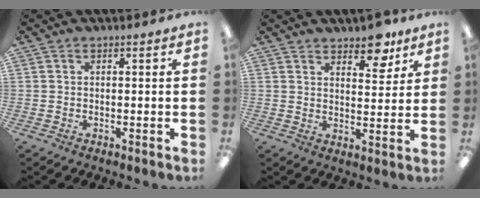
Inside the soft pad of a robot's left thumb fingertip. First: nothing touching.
{"total": 7.5, "force": [5.9, 3.2, 3.3], "torque": [-0.024, -0.039, 0.098]}